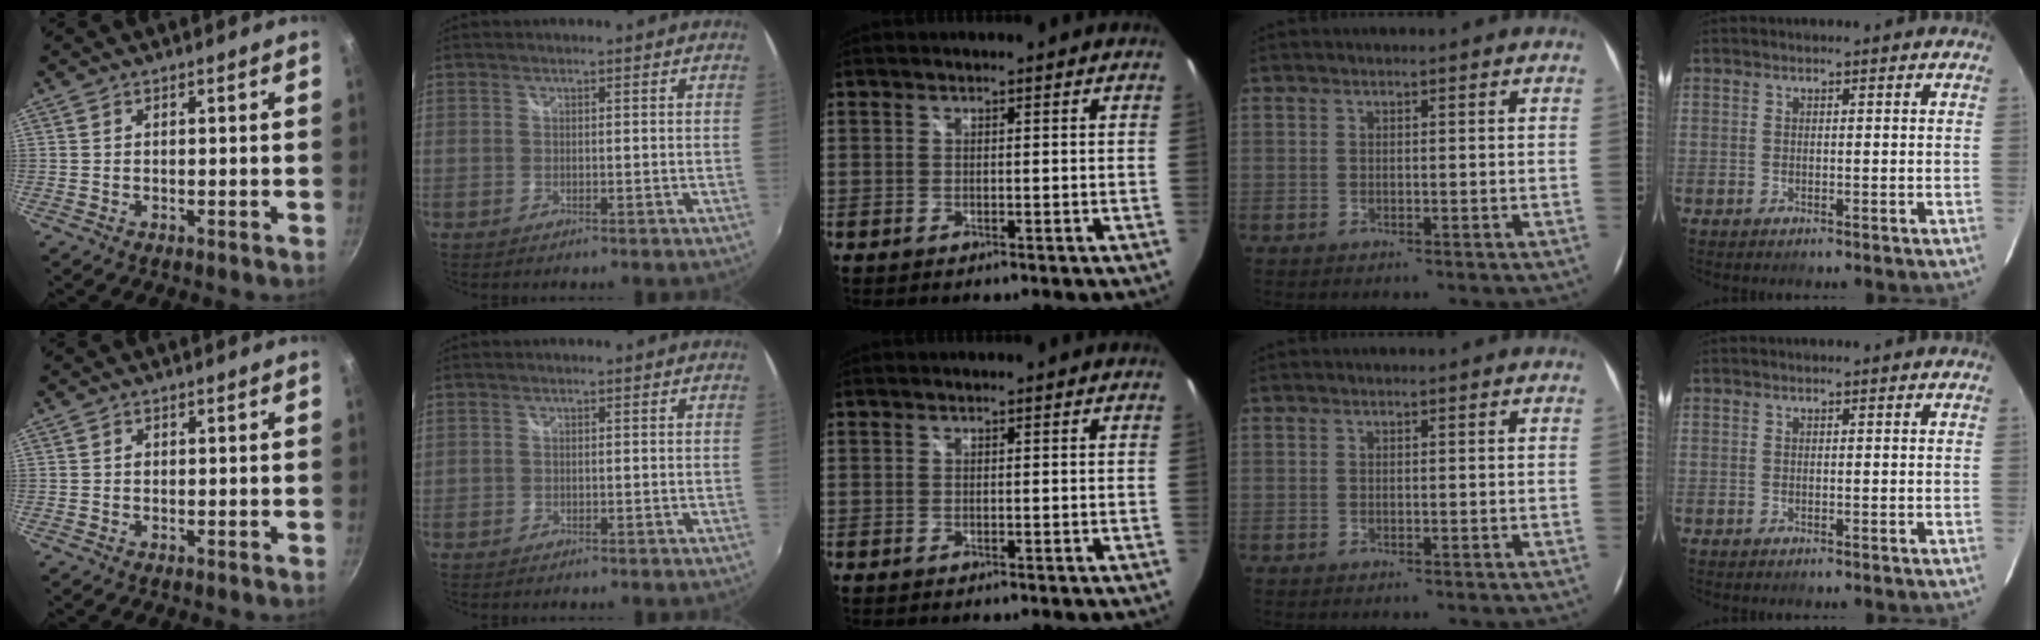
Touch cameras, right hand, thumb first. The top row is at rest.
{"thumb": {"total": 0.7, "force": [0.1, 0.6, 0.3], "torque": [-0.004, 0.003, 0.001]}, "index": {"total": 0.6, "force": [0.2, 0.5, 0.3], "torque": [-0.008, 0.000, 0.004]}}